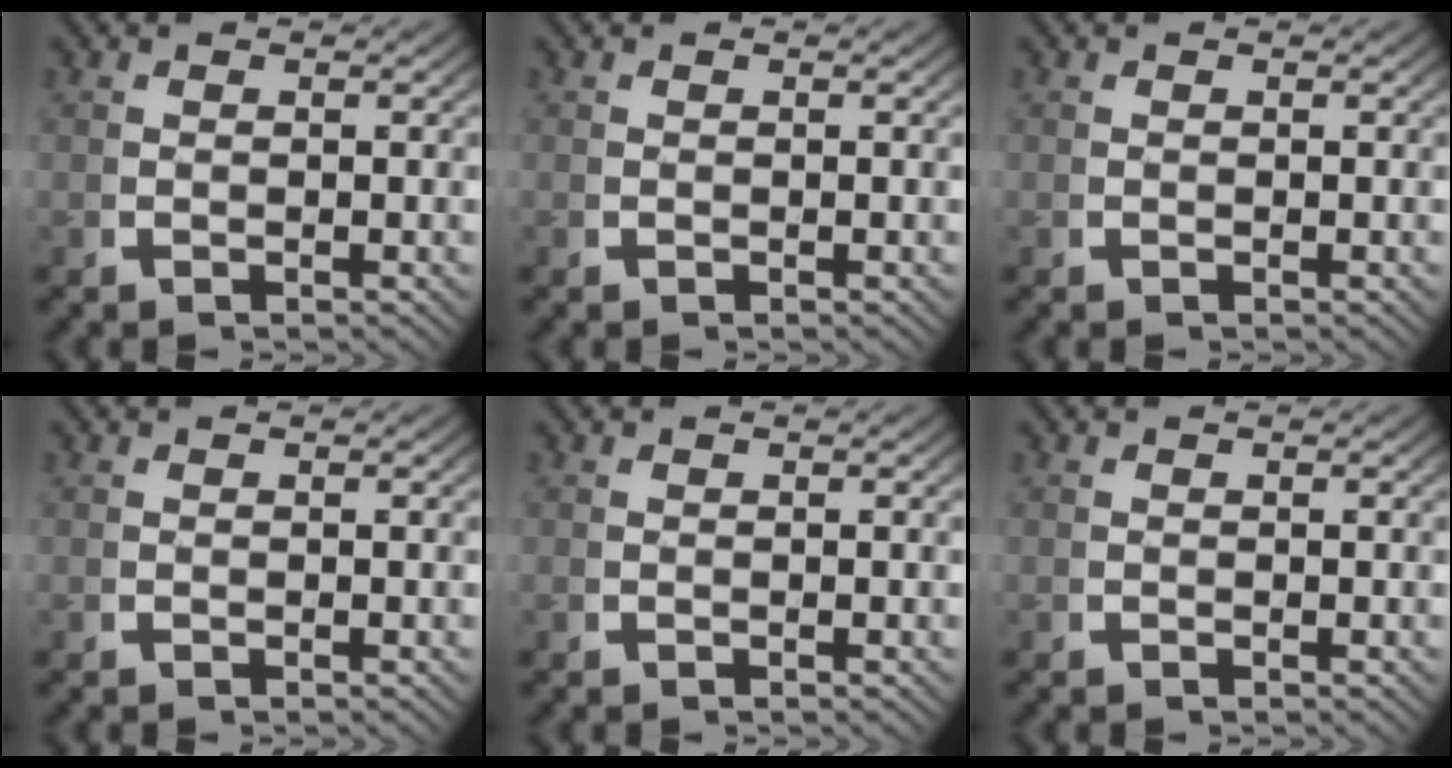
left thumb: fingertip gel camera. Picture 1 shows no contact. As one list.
[{"total": 0.0}, {"total": 0.0}, {"total": 0.0}, {"total": 0.0}, {"total": 0.0}]